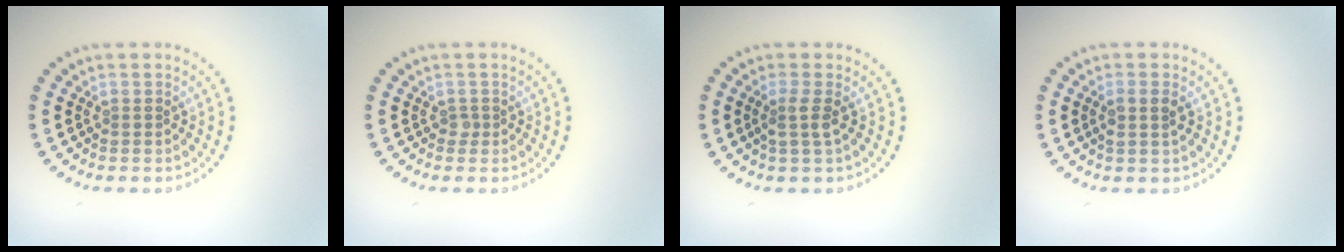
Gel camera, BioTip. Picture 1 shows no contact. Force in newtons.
{"total": 0.7, "press": 0.5, "slide": 0.5}
{"total": 1.8, "press": 1.4, "slide": 1.0}
{"total": 1.7, "press": 1.6, "slide": 0.6}